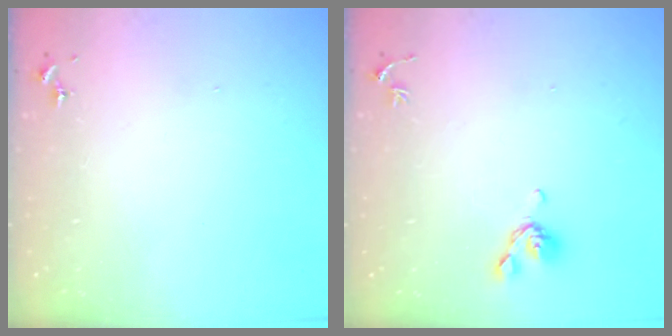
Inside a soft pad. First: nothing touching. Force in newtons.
{"total": 7.2, "press": 7.1, "slide": 1.2}